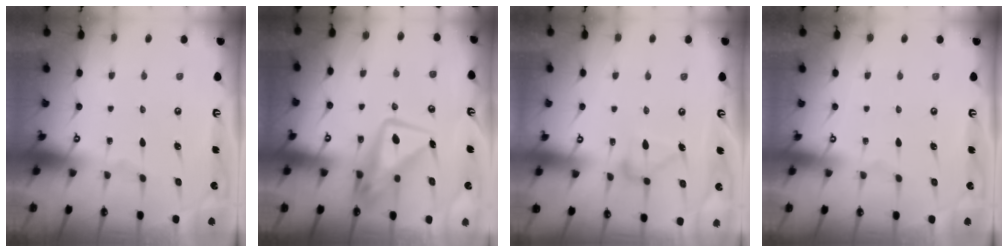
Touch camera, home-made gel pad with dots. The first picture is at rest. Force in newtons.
{"total": 9.5, "press": 9.5, "slide": 0.9}
{"total": 12.1, "press": 12.1, "slide": 0.6}
{"total": 4.0, "press": 4.0, "slide": 0.2}